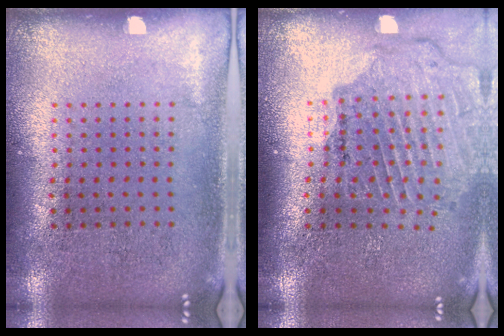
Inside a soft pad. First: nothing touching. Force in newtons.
{"total": 1.6, "press": 1.6, "slide": 0.1}